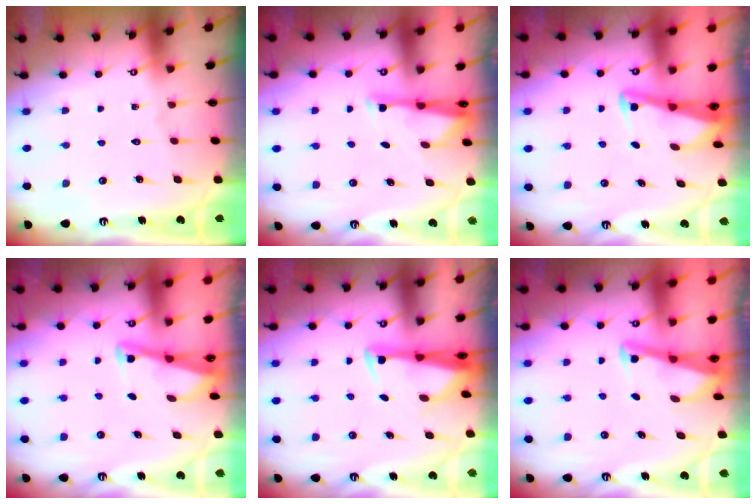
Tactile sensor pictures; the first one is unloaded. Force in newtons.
{"total": 3.1, "press": 3.0, "slide": 0.6}
{"total": 3.0, "press": 3.0, "slide": 0.3}
{"total": 3.1, "press": 3.1, "slide": 0.3}
{"total": 2.8, "press": 2.7, "slide": 1.0}
{"total": 2.8, "press": 2.8, "slide": 0.4}